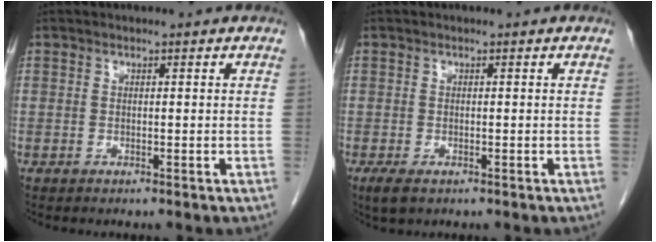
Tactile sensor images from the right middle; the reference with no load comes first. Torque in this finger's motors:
{"motor_torque": [0.60, -0.11, 0.19, 0.03]}